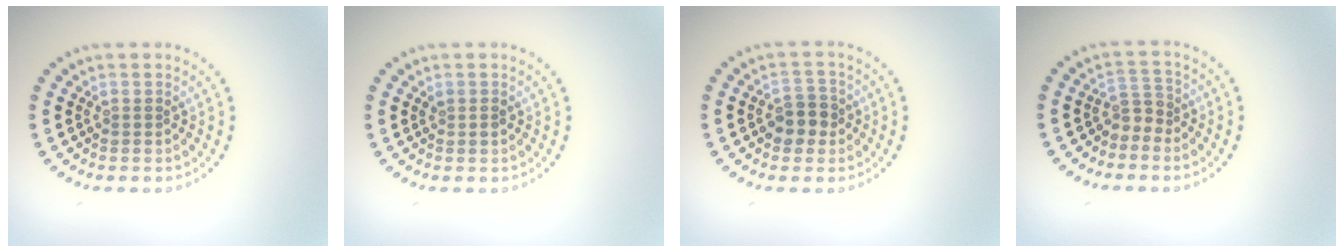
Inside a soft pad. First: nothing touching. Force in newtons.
{"total": 0.7, "press": 0.7, "slide": 0.1}
{"total": 2.6, "press": 2.5, "slide": 0.8}
{"total": 1.9, "press": 1.3, "slide": 1.4}